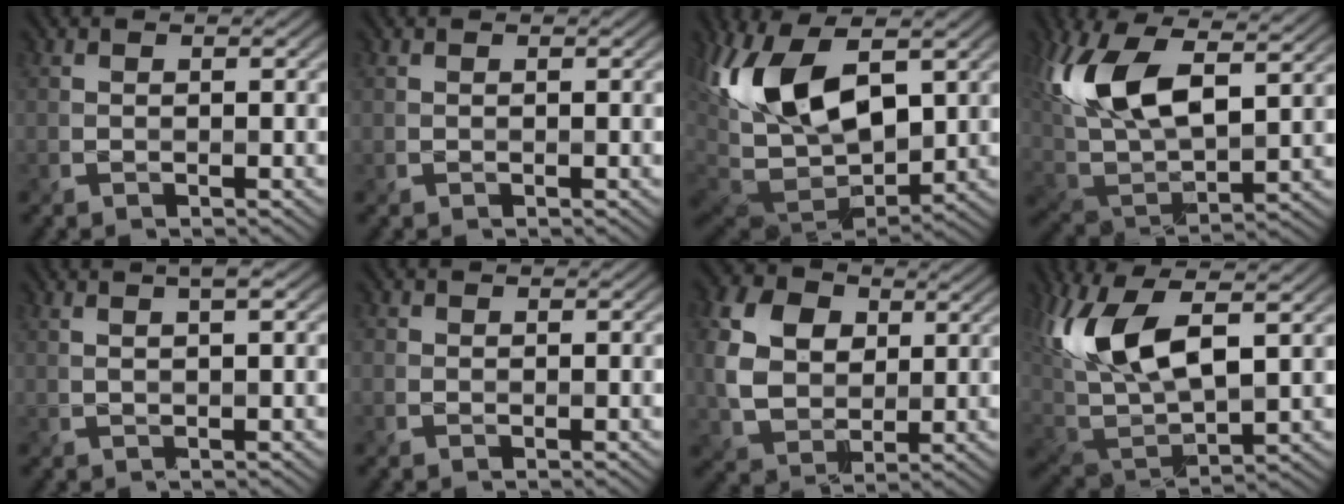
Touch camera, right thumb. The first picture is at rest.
{"total": 0.0}
{"total": 16.3, "force": [3.1, 8.9, 13.3], "torque": [-0.279, 0.004, 0.050]}
{"total": 15.4, "force": [6.2, 7.2, 12.1], "torque": [-0.269, 0.013, 0.110]}
{"total": 2.4, "force": [1.1, 0.2, 2.1], "torque": [-0.027, -0.001, 0.017]}
{"total": 0.5, "force": [0.0, 0.5, -0.2], "torque": [0.008, -0.004, -0.003]}
{"total": 9.4, "force": [2.4, 7.0, 5.8], "torque": [-0.151, 0.005, 0.037]}
{"total": 14.6, "force": [5.0, 6.4, 12.2], "torque": [-0.278, 0.010, 0.091]}